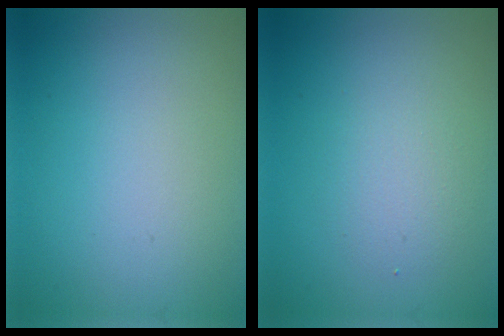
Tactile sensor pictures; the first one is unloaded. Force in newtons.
{"total": 2.3, "press": 2.3, "slide": 0.2}